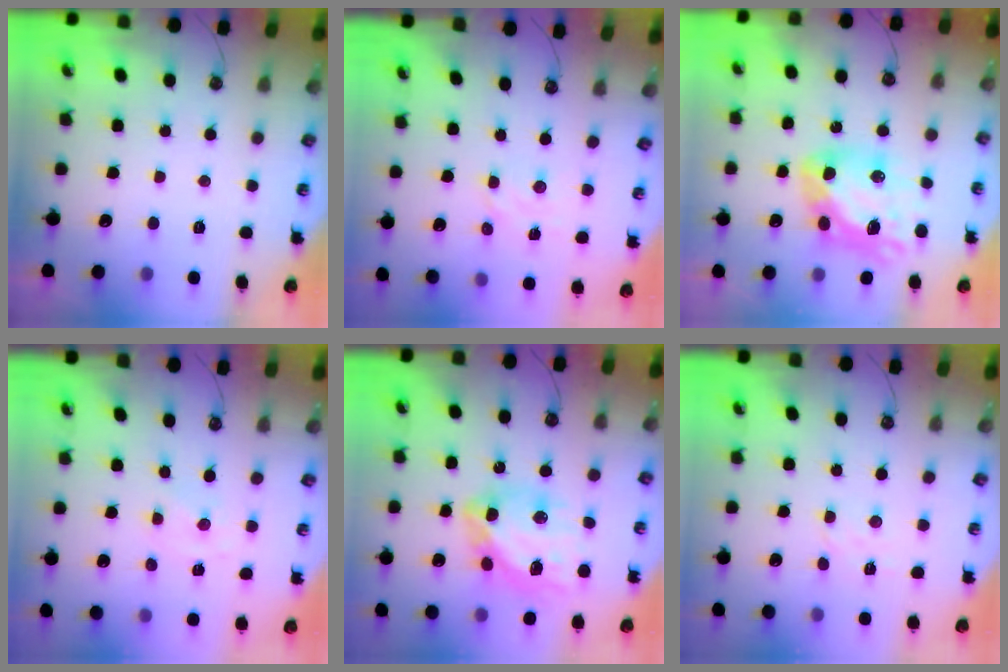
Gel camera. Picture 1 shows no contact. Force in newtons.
{"total": 2.6, "press": 2.6, "slide": 0.3}
{"total": 14.7, "press": 14.6, "slide": 2.0}
{"total": 0.0}
{"total": 15.5, "press": 15.4, "slide": 1.5}
{"total": 2.9, "press": 2.9, "slide": 0.3}